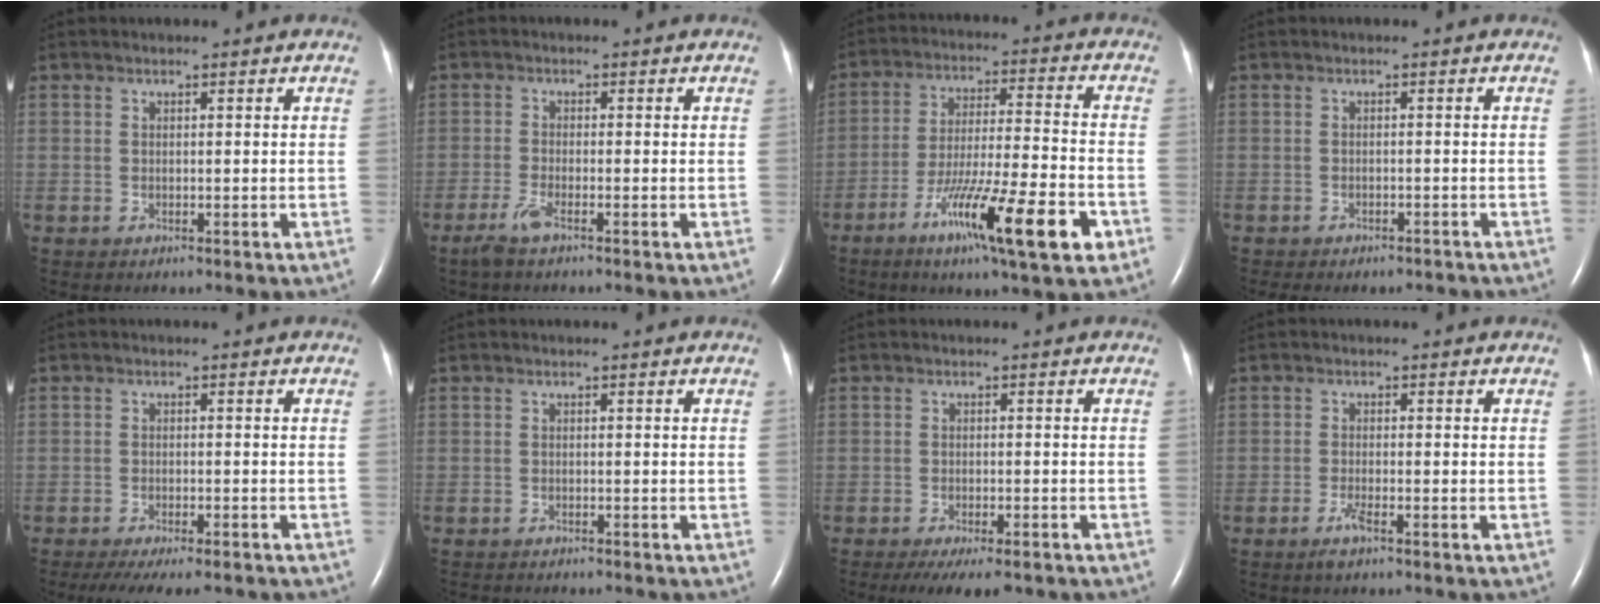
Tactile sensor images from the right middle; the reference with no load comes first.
{"total": 2.6, "force": [-1.9, 0.1, 1.8], "torque": [-0.050, -0.006, -0.043]}
{"total": 16.2, "force": [-7.9, 0.9, 14.1], "torque": [-0.227, -0.023, -0.125]}
{"total": 7.0, "force": [-6.0, 2.6, 2.3], "torque": [-0.030, 0.003, -0.073]}
{"total": 10.1, "force": [-8.4, 2.4, 5.2], "torque": [-0.077, -0.013, -0.115]}
{"total": 4.4, "force": [-4.0, 0.7, 1.7], "torque": [-0.023, -0.008, -0.051]}
{"total": 8.5, "force": [-6.6, 2.5, 4.8], "torque": [-0.063, -0.011, -0.093]}
{"total": 2.0, "force": [-1.3, 0.0, 1.5], "torque": [-0.038, -0.004, -0.029]}